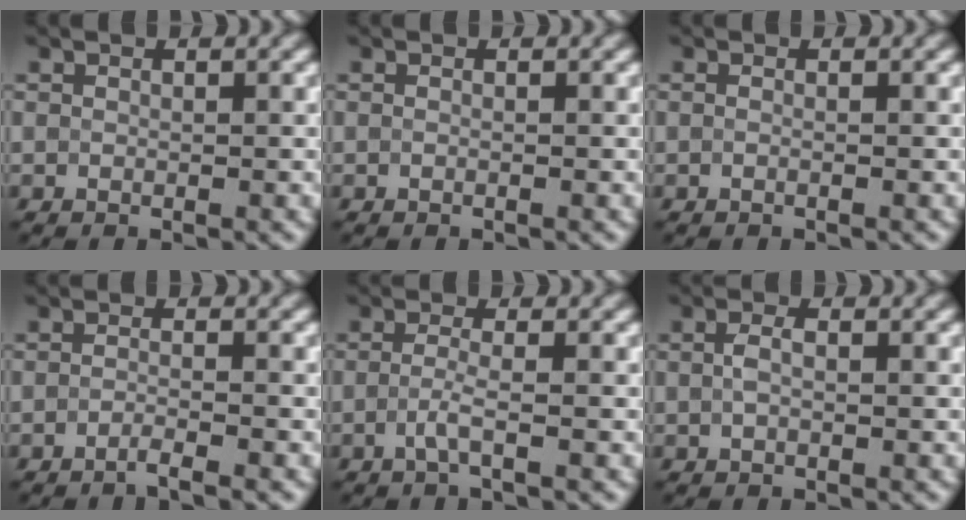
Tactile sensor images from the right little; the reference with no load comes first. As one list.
[{"total": 0.6, "force": [-0.1, 0.3, 0.5], "torque": [-0.008, -0.008, -0.009]}, {"total": 0.9, "force": [0.0, 0.5, 0.8], "torque": [-0.004, -0.012, -0.011]}, {"total": 1.6, "force": [-1.0, 0.3, 1.2], "torque": [-0.013, -0.004, -0.029]}, {"total": 1.9, "force": [-0.7, 0.3, 1.7], "torque": [-0.036, -0.001, -0.018]}, {"total": 1.3, "force": [0.0, 0.6, 1.1], "torque": [-0.028, 0.001, -0.001]}]